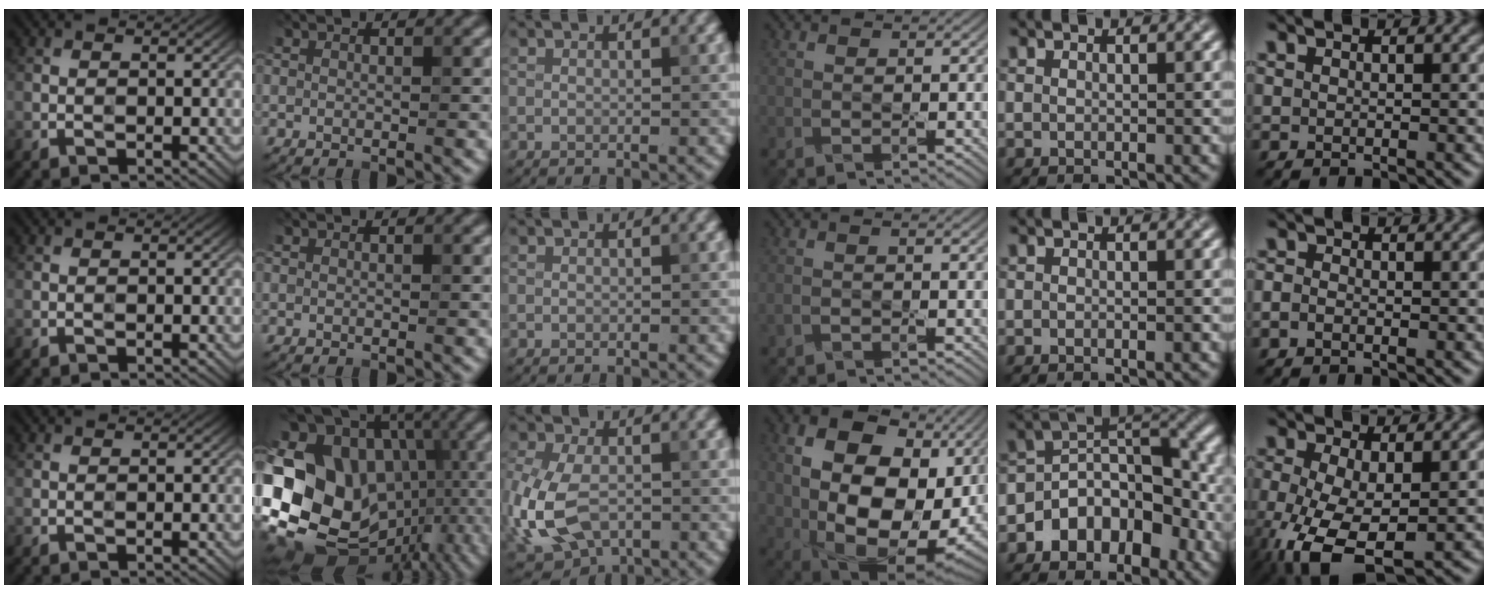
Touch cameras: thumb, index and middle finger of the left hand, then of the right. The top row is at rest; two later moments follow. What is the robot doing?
{"motion": "wipe", "object": "mirror"}